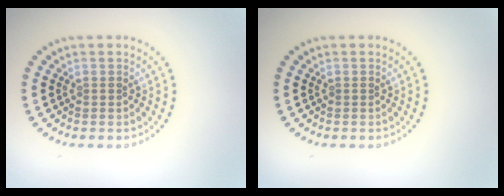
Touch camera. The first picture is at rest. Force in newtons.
{"total": 0.0}